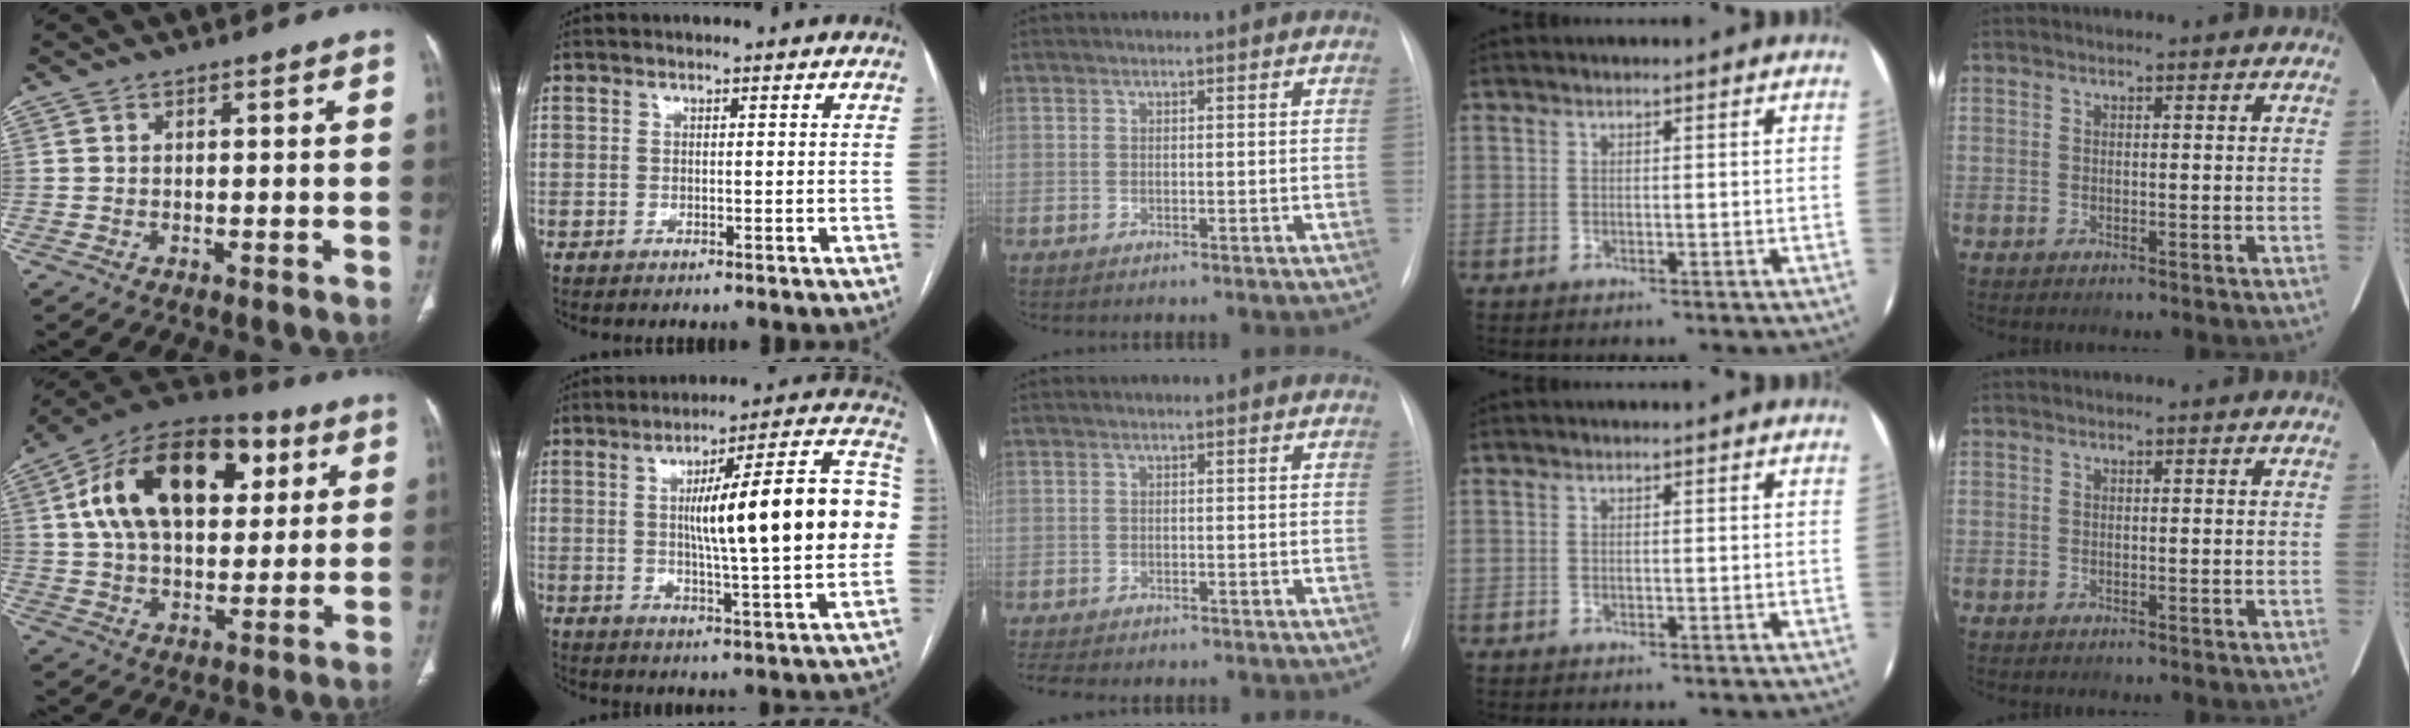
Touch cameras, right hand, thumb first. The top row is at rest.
{"thumb": {"total": 24.6, "force": [7.4, 14.6, 18.4], "torque": [-0.289, 0.015, 0.116]}, "index": {"total": 22.1, "force": [1.8, 2.4, 21.9], "torque": [-0.275, 0.036, 0.022]}, "middle": {"total": 6.0, "force": [-5.0, 1.7, 2.8], "torque": [-0.042, -0.004, -0.066]}}